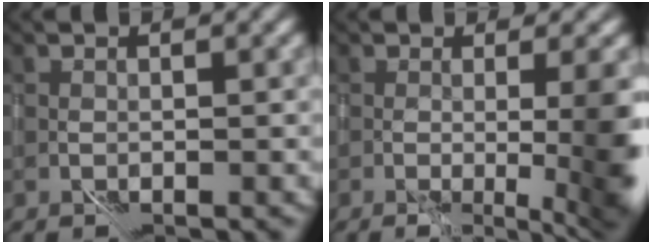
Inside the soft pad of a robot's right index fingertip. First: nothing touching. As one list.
[{"total": 8.3, "force": [-0.3, 2.4, 8.0], "torque": [-0.078, -0.011, 0.016]}]